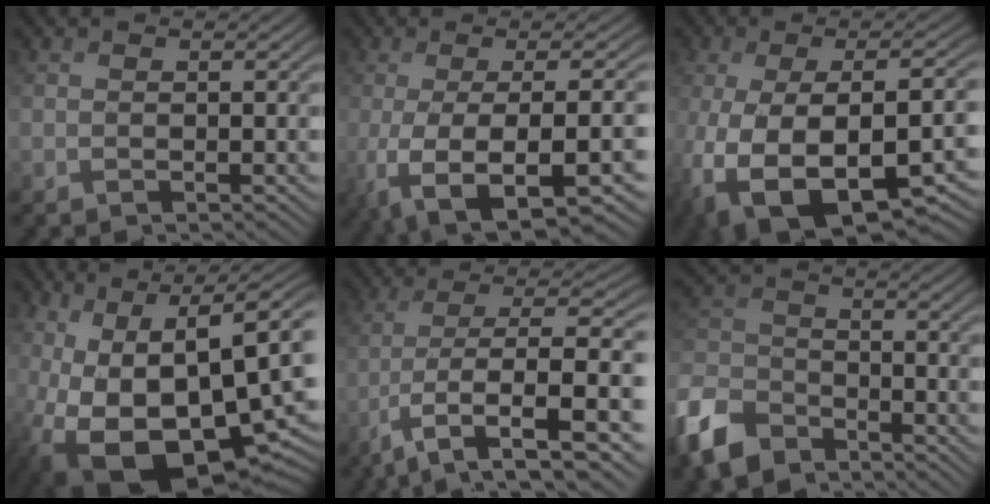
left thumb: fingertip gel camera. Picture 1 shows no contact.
{"total": 12.2, "force": [-4.3, 4.3, 10.5], "torque": [-0.196, -0.025, -0.055]}
{"total": 17.1, "force": [-7.0, 9.1, 12.6], "torque": [-0.258, -0.049, -0.071]}
{"total": 18.8, "force": [-2.7, 11.5, 14.7], "torque": [-0.279, -0.065, 0.003]}
{"total": 10.6, "force": [-2.1, 4.4, 9.4], "torque": [-0.183, -0.010, -0.035]}
{"total": 10.4, "force": [-7.6, 5.5, 4.4], "torque": [-0.121, -0.014, -0.171]}